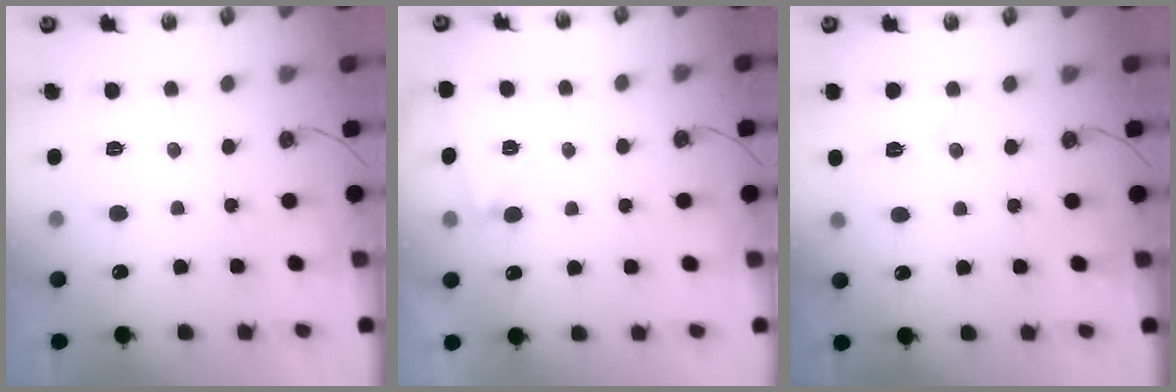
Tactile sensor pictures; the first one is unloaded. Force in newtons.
{"total": 2.6, "press": 1.5, "slide": 2.1}
{"total": 5.9, "press": 4.7, "slide": 3.5}